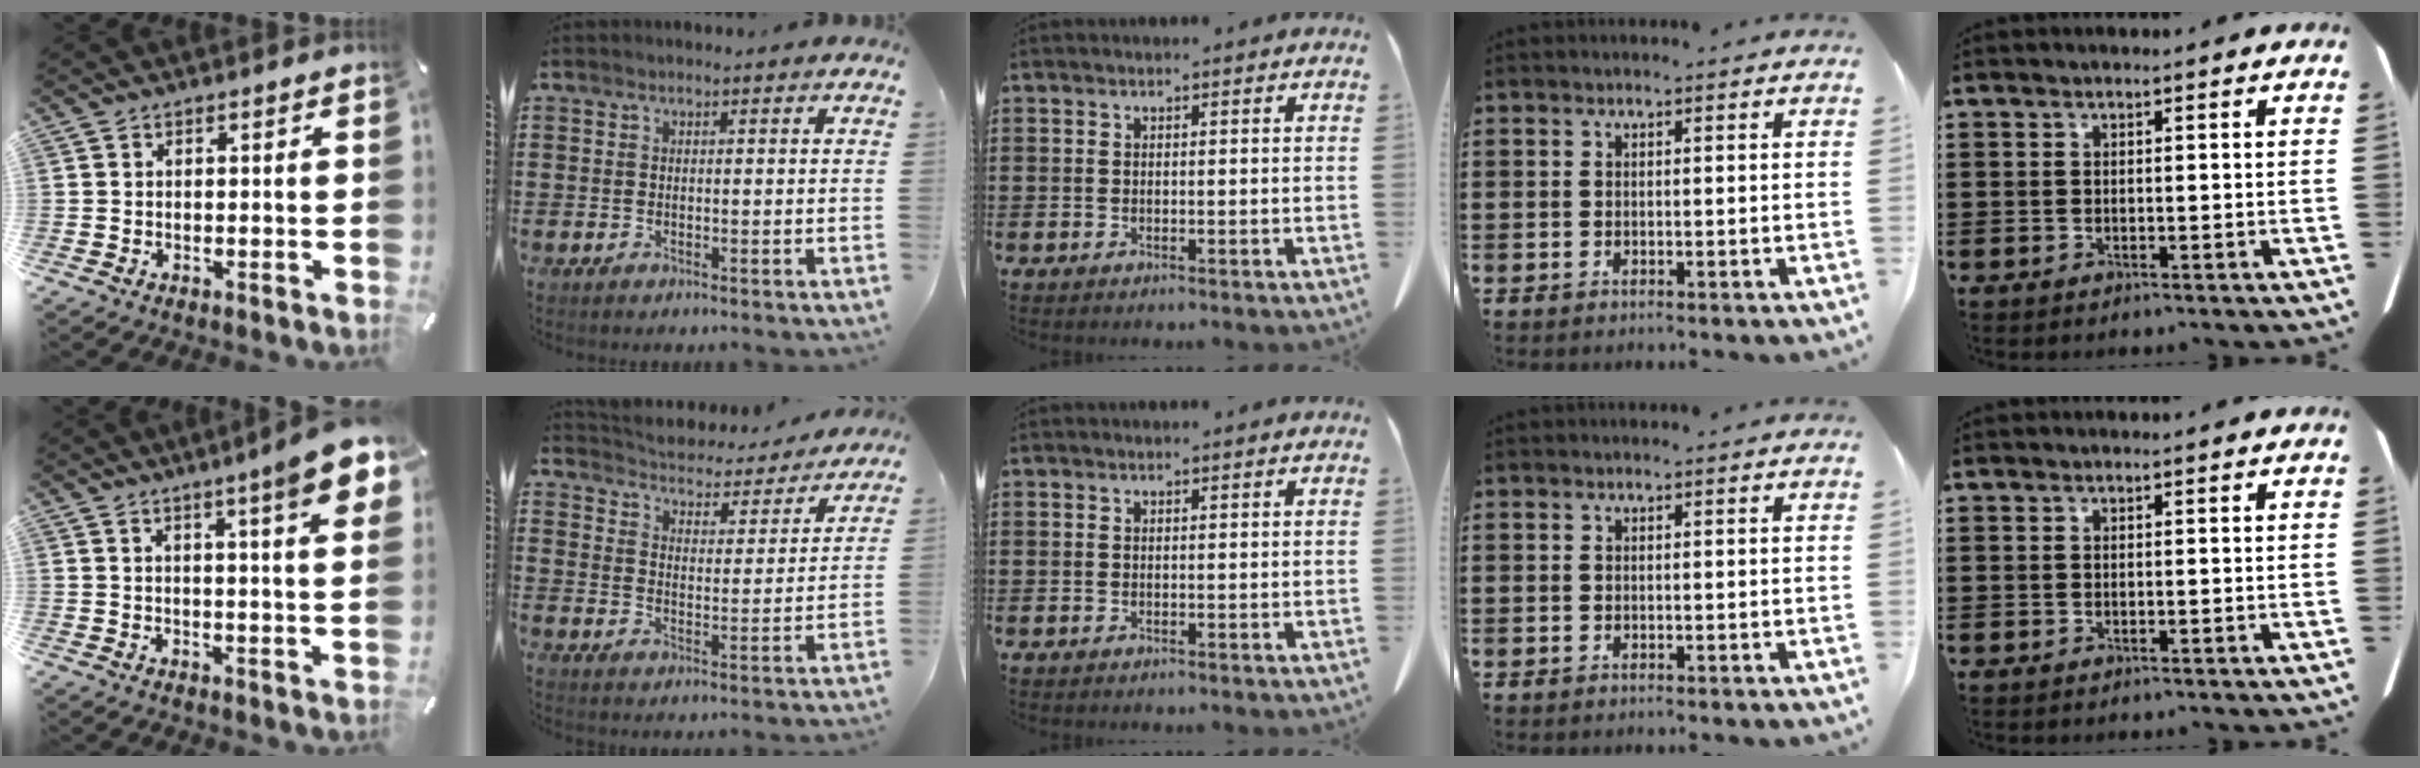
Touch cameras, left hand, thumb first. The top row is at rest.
{"thumb": {"total": 10.3, "force": [5.5, 0.7, 8.7], "torque": [-0.131, -0.029, 0.085]}, "index": {"total": 3.5, "force": [3.4, 0.3, 0.0], "torque": [-0.024, -0.034, 0.051]}}